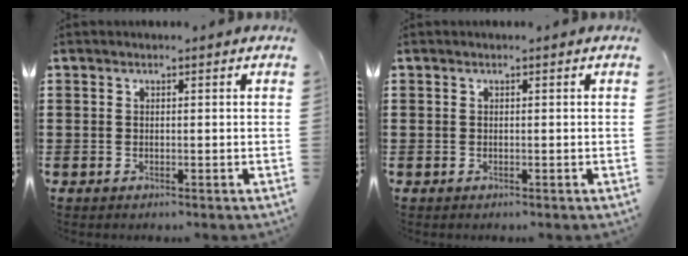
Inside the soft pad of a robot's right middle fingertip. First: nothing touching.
{"total": 0.0}